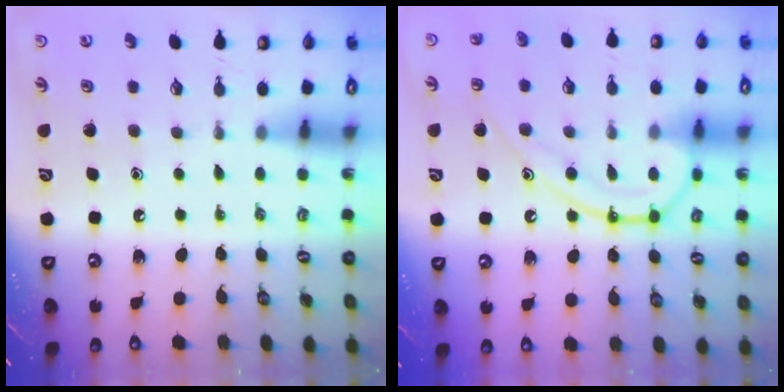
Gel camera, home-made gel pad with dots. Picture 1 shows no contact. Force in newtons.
{"total": 15.3, "press": 15.2, "slide": 1.5}